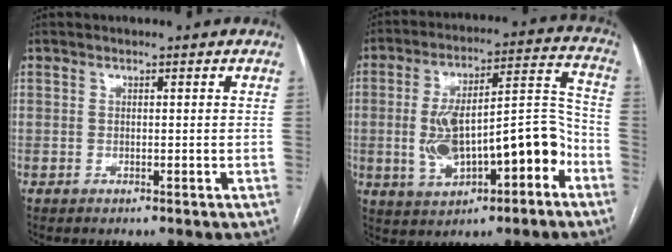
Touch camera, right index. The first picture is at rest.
{"total": 16.5, "force": [-4.8, 5.6, 14.8], "torque": [-0.243, 0.034, -0.064]}